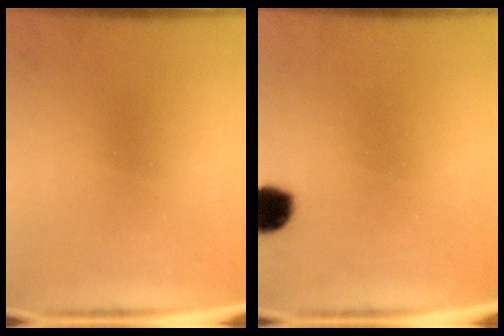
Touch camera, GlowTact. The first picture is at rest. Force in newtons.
{"total": 5.8}